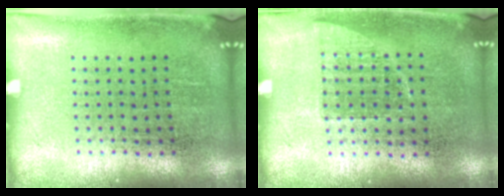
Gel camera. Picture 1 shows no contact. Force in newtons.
{"total": 0.7, "press": 0.7, "slide": 0.2}